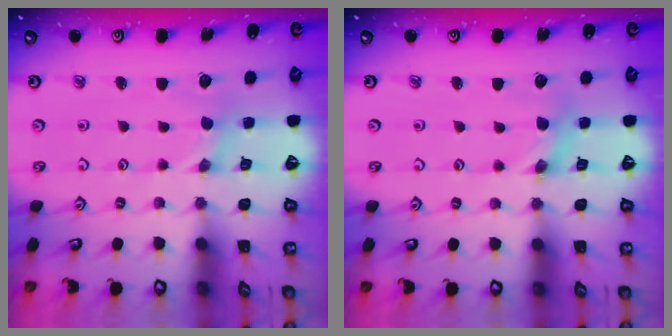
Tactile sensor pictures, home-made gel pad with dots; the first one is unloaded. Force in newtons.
{"total": 2.7, "press": 2.7, "slide": 0.3}